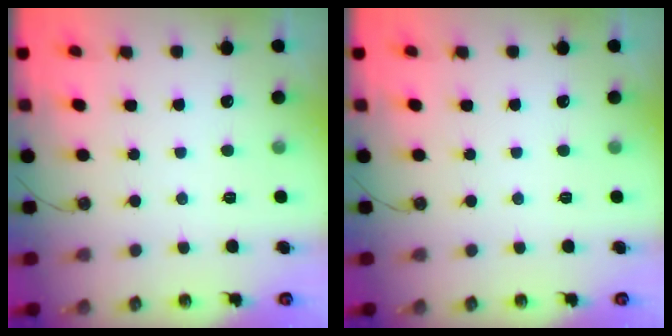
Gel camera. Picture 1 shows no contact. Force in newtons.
{"total": 0.0}